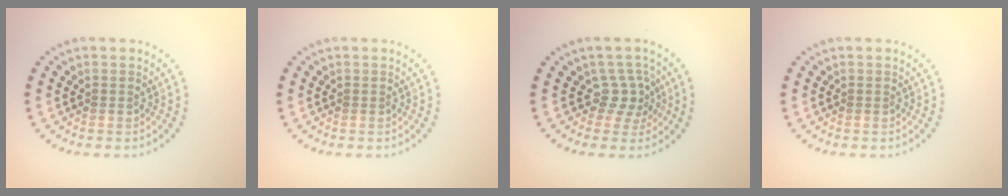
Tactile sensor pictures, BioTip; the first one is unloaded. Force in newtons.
{"total": 0.0}
{"total": 2.3, "press": 1.5, "slide": 1.7}
{"total": 0.0}